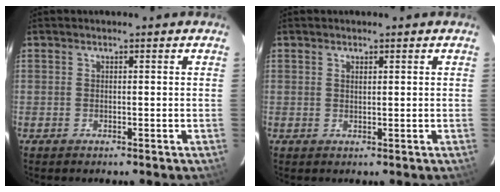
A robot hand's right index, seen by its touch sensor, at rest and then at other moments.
{"total": 0.8, "force": [0.5, 0.3, 0.5], "torque": [-0.008, 0.002, 0.010]}